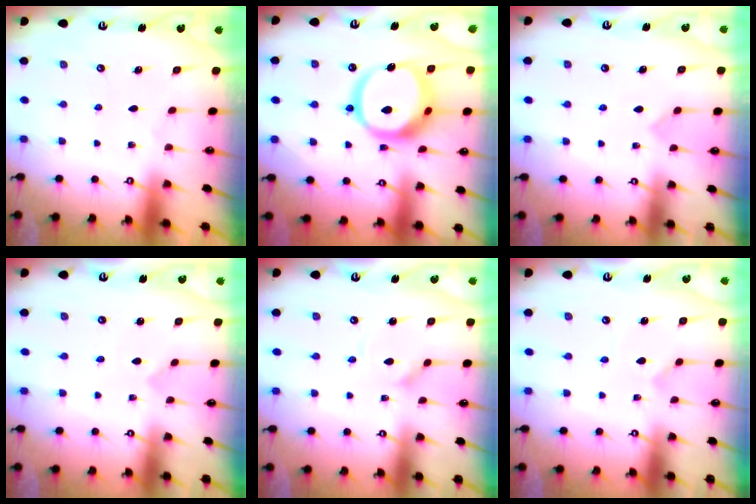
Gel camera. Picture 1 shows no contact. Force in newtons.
{"total": 17.2, "press": 17.1, "slide": 2.0}
{"total": 4.6, "press": 4.6, "slide": 0.4}
{"total": 0.0}
{"total": 3.3, "press": 3.3, "slide": 0.2}
{"total": 2.3, "press": 2.3, "slide": 0.2}